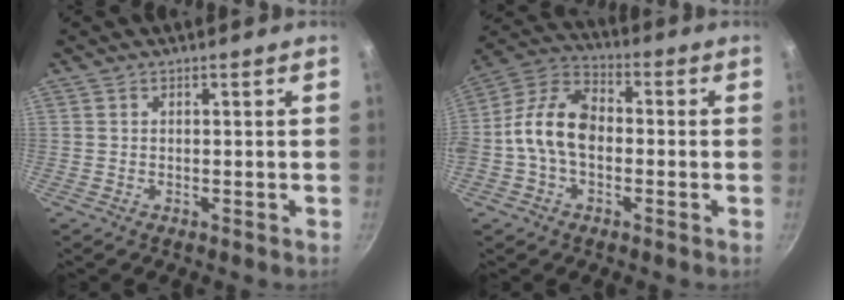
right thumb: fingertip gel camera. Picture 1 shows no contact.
{"total": 12.4, "force": [-1.3, 8.1, 9.2], "torque": [-0.156, 0.042, -0.047]}